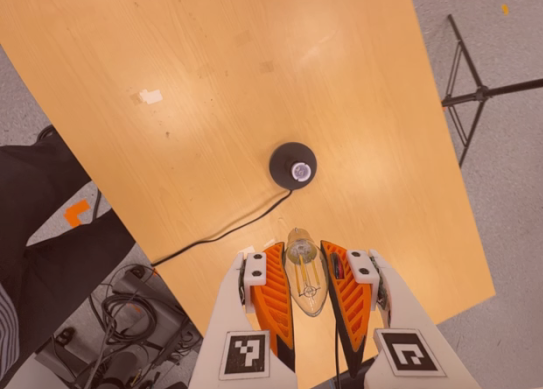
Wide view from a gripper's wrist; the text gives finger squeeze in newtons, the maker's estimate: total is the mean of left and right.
{"total": 21.8, "left": 23.9, "right": 19.8}